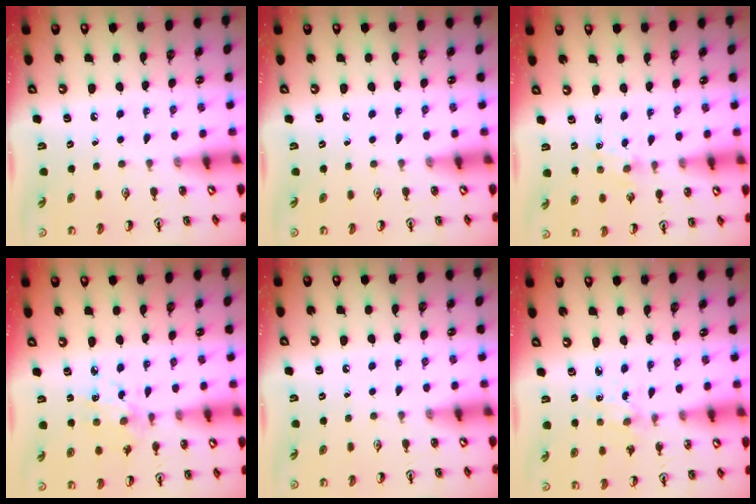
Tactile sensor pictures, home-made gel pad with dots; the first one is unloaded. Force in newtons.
{"total": 0.0}
{"total": 1.7, "press": 1.7, "slide": 0.3}
{"total": 8.7, "press": 8.7, "slide": 0.5}
{"total": 0.0}
{"total": 2.5, "press": 2.4, "slide": 0.6}